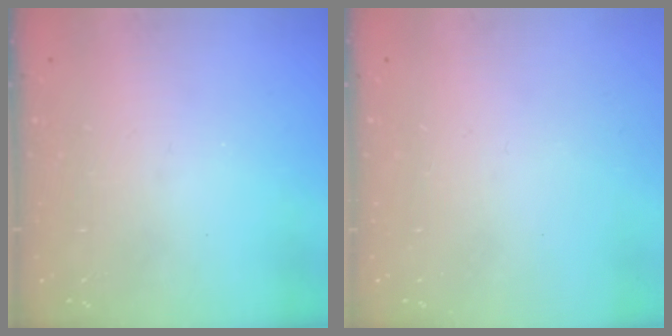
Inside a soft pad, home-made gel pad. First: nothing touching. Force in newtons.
{"total": 0.0}